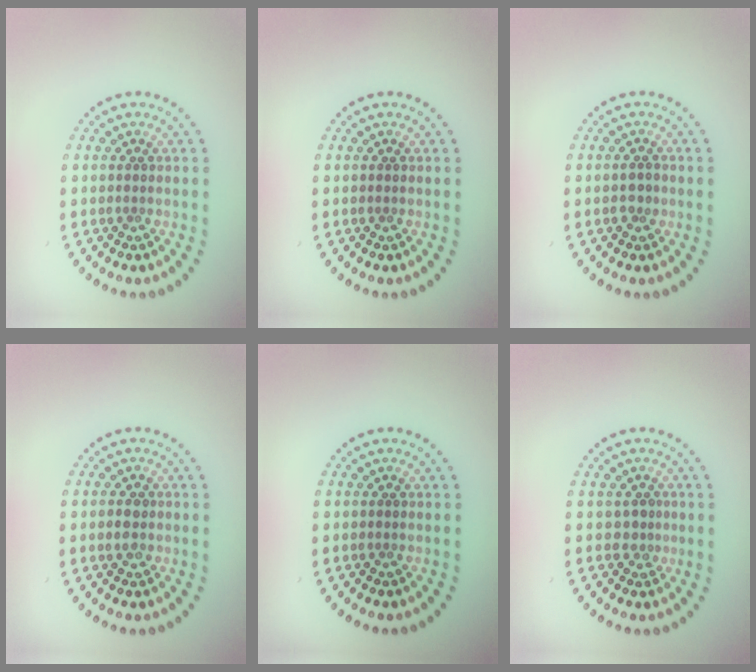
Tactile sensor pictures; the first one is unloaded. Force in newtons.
{"total": 0.0}
{"total": 1.1, "press": 1.1, "slide": 0.3}
{"total": 1.5, "press": 1.4, "slide": 0.5}
{"total": 0.0}
{"total": 1.1, "press": 0.7, "slide": 0.9}